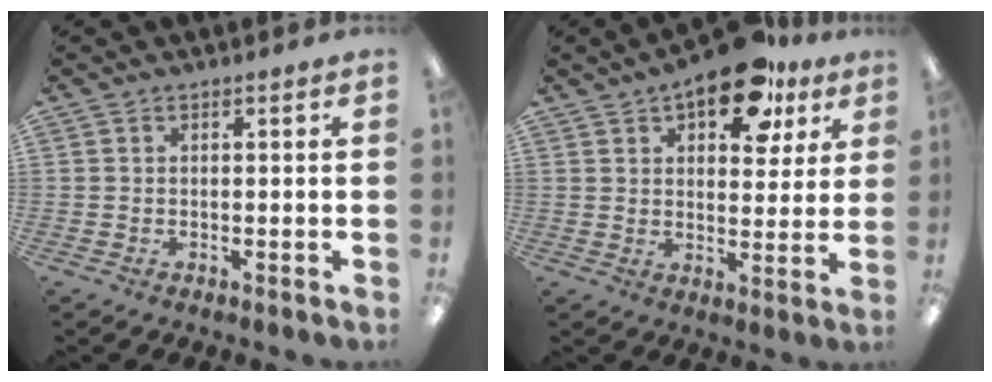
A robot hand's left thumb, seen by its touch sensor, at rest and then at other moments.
{"total": 14.2, "force": [8.8, 6.4, 9.1], "torque": [-0.121, -0.032, 0.146]}